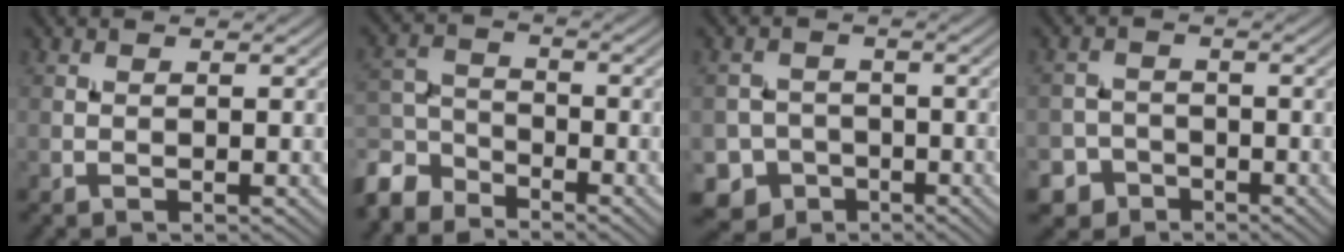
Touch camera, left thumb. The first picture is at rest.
{"total": 6.2, "force": [-5.1, 2.8, 2.2], "torque": [-0.054, -0.004, -0.120]}
{"total": 5.8, "force": [-3.3, 4.8, 0.9], "torque": [-0.011, -0.006, -0.070]}
{"total": 3.7, "force": [-2.5, 2.7, 0.4], "torque": [0.003, 0.004, -0.050]}